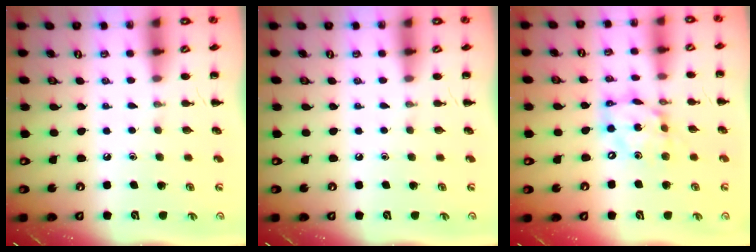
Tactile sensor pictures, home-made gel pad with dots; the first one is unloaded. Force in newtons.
{"total": 0.0}
{"total": 12.8, "press": 12.4, "slide": 3.3}